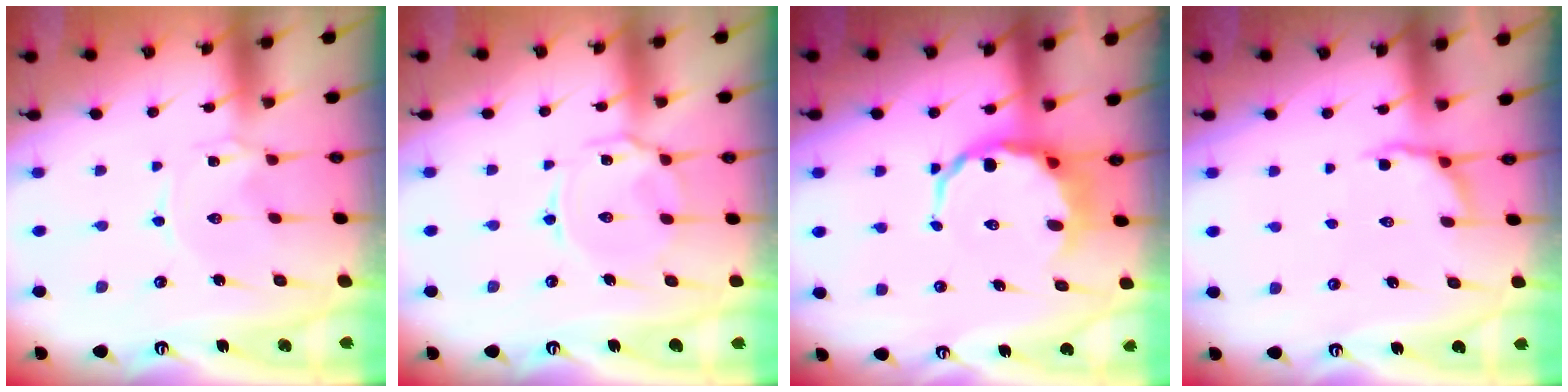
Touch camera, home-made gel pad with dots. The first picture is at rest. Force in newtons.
{"total": 5.7, "press": 5.7, "slide": 0.5}
{"total": 7.6, "press": 7.2, "slide": 2.4}
{"total": 3.3, "press": 2.5, "slide": 2.2}